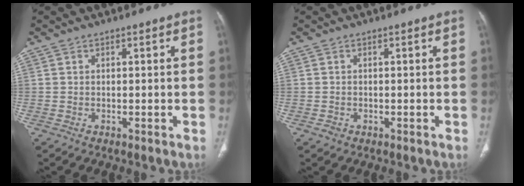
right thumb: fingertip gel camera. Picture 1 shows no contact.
{"total": 1.0, "force": [-0.4, 0.9, 0.4], "torque": [-0.006, 0.005, -0.005]}